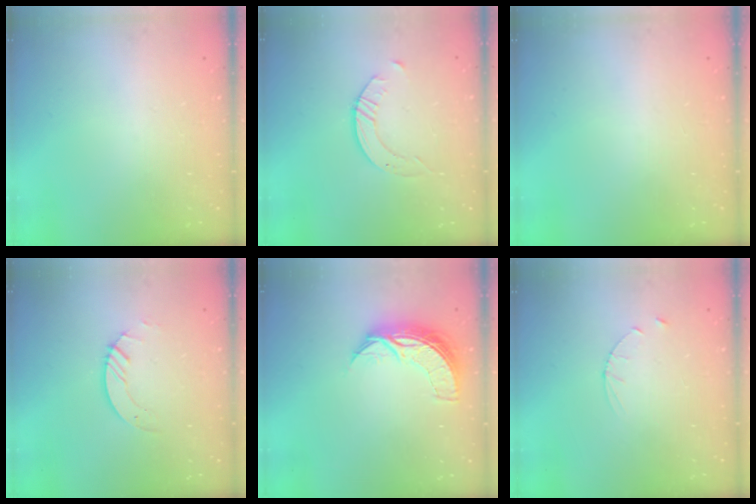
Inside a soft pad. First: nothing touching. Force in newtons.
{"total": 2.6, "press": 2.6, "slide": 0.3}
{"total": 0.0}
{"total": 2.8, "press": 2.8, "slide": 0.3}
{"total": 7.9, "press": 7.9, "slide": 0.5}
{"total": 3.0, "press": 2.9, "slide": 0.4}